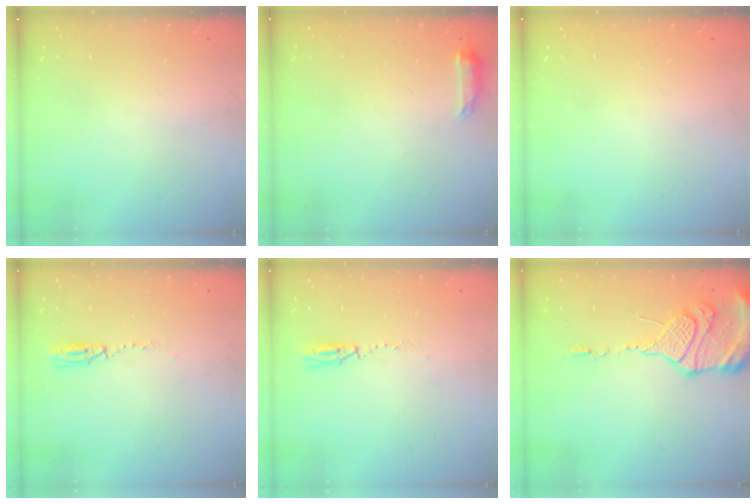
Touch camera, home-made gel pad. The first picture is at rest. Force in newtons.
{"total": 6.5, "press": 6.4, "slide": 1.0}
{"total": 0.0}
{"total": 3.1, "press": 2.5, "slide": 1.9}
{"total": 3.1, "press": 2.5, "slide": 1.9}
{"total": 15.6, "press": 15.1, "slide": 3.7}